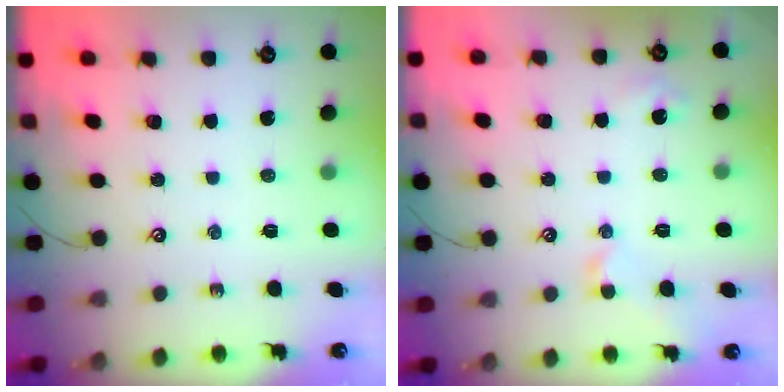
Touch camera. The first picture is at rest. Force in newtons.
{"total": 2.8, "press": 2.7, "slide": 0.6}